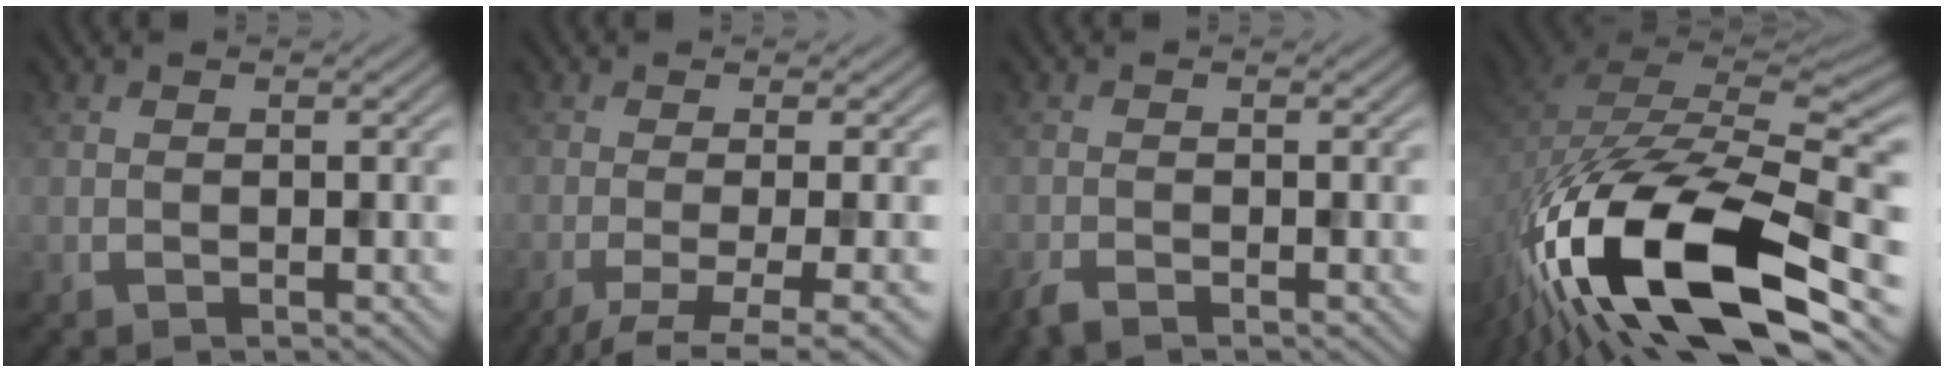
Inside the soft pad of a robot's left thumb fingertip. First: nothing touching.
{"total": 6.2, "force": [-2.4, 1.6, 5.5], "torque": [-0.077, -0.012, -0.035]}
{"total": 2.0, "force": [-1.7, 0.3, 1.0], "torque": [-0.019, -0.004, -0.038]}
{"total": 18.7, "force": [-9.7, 8.7, 13.4], "torque": [-0.270, -0.038, -0.158]}